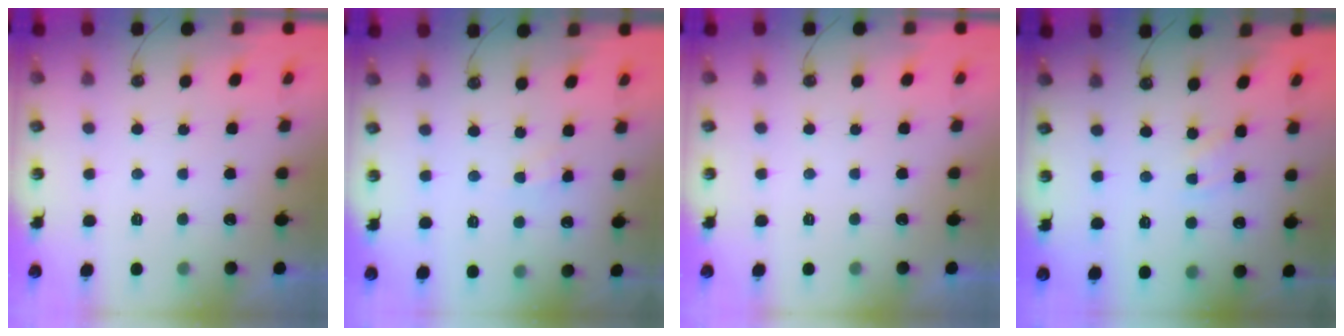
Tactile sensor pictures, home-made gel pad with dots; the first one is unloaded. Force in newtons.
{"total": 2.7, "press": 2.7, "slide": 0.4}
{"total": 0.0}
{"total": 1.5, "press": 1.5, "slide": 0.3}